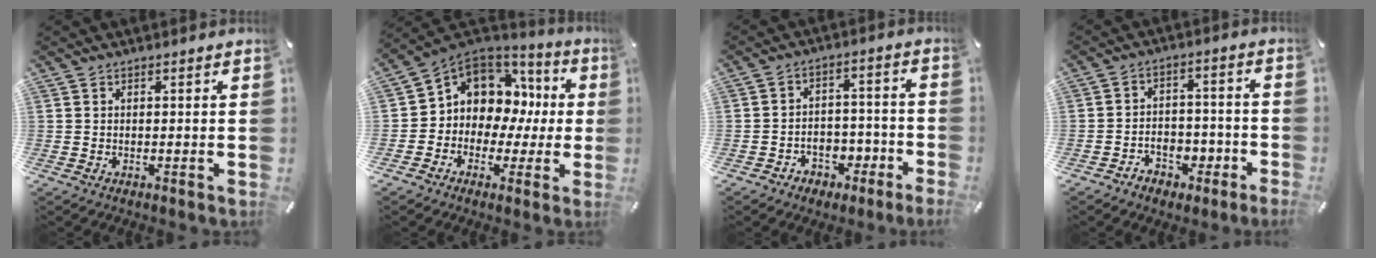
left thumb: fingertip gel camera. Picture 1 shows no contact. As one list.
[{"total": 9.3, "force": [1.6, 8.6, 3.1], "torque": [-0.058, -0.026, 0.037]}, {"total": 4.6, "force": [-3.4, 3.0, 0.8], "torque": [-0.013, 0.015, -0.063]}, {"total": 4.9, "force": [-3.6, 3.1, 1.0], "torque": [-0.012, 0.019, -0.066]}]